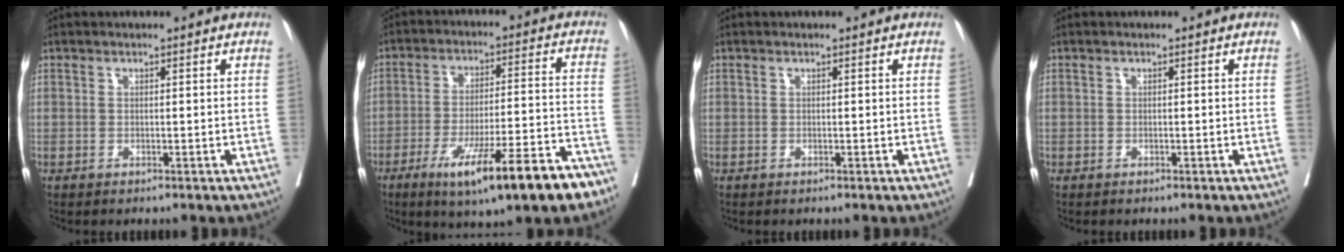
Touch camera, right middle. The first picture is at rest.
{"total": 17.0, "force": [-10.5, 1.8, 13.2], "torque": [-0.169, -0.011, -0.160]}
{"total": 0.0}
{"total": 0.0}